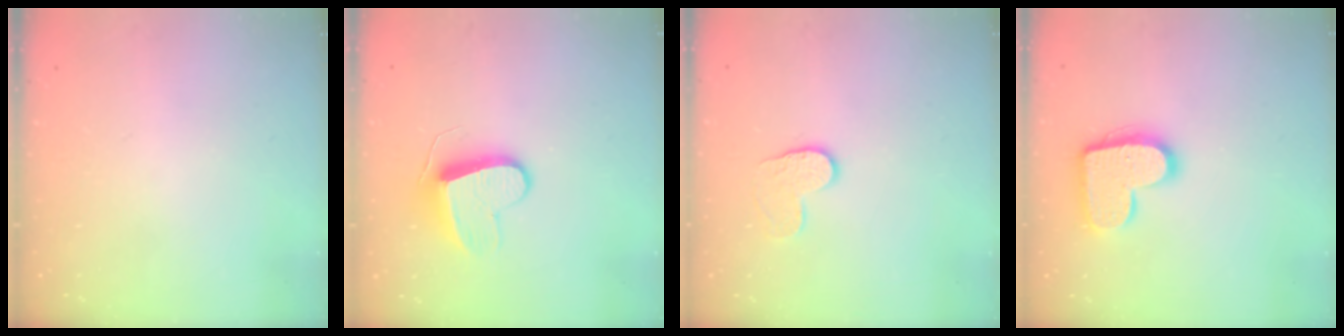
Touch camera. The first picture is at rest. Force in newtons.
{"total": 9.5, "press": 9.5, "slide": 0.7}
{"total": 6.9, "press": 6.8, "slide": 0.5}
{"total": 14.5, "press": 14.5, "slide": 0.8}